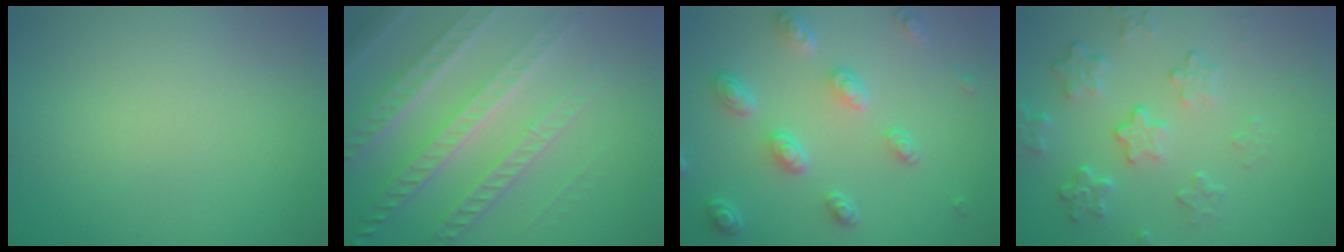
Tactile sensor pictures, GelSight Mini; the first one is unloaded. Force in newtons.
{"total": 7.9, "press": 5.4, "slide": 5.7}
{"total": 4.7, "press": 3.7, "slide": 2.9}
{"total": 4.4, "press": 3.2, "slide": 3.0}